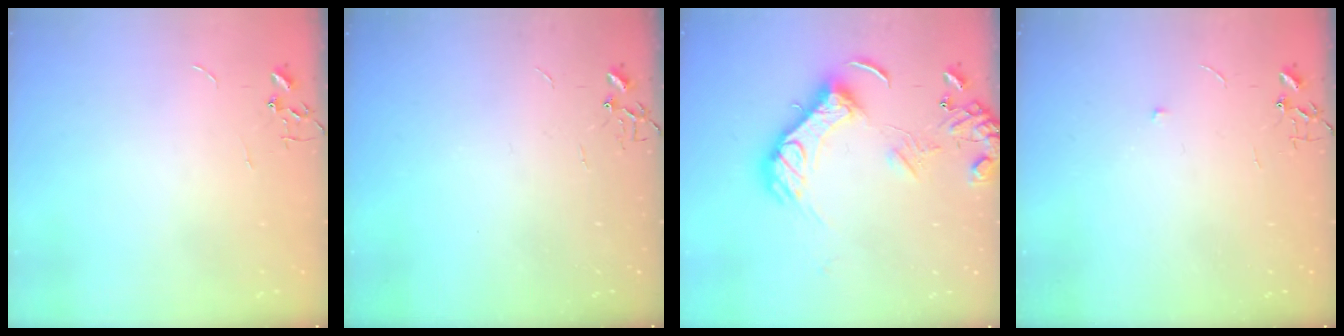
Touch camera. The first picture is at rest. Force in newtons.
{"total": 0.0}
{"total": 15.7, "press": 15.6, "slide": 1.9}
{"total": 4.0, "press": 3.7, "slide": 1.6}